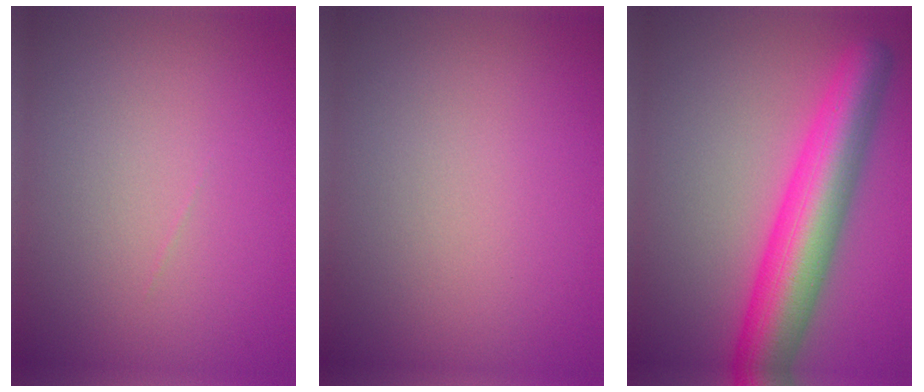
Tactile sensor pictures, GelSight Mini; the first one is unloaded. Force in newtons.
{"total": 0.0}
{"total": 8.8, "press": 8.8, "slide": 0.3}